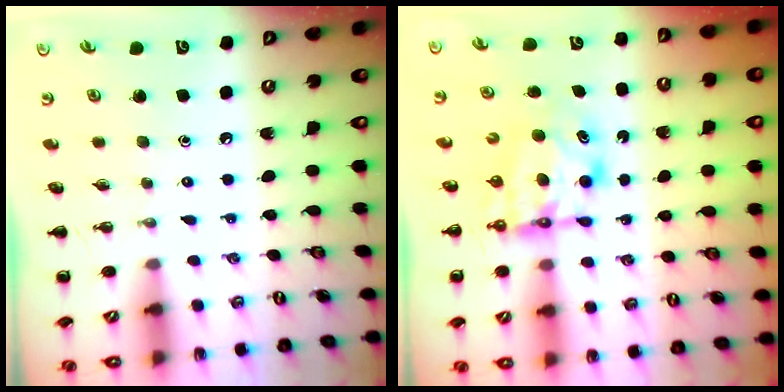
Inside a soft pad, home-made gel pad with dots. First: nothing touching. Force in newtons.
{"total": 6.0, "press": 6.0, "slide": 0.4}